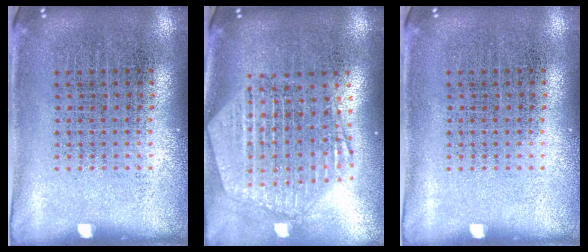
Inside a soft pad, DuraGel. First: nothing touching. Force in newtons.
{"total": 2.6, "press": 2.2, "slide": 1.3}
{"total": 0.0}